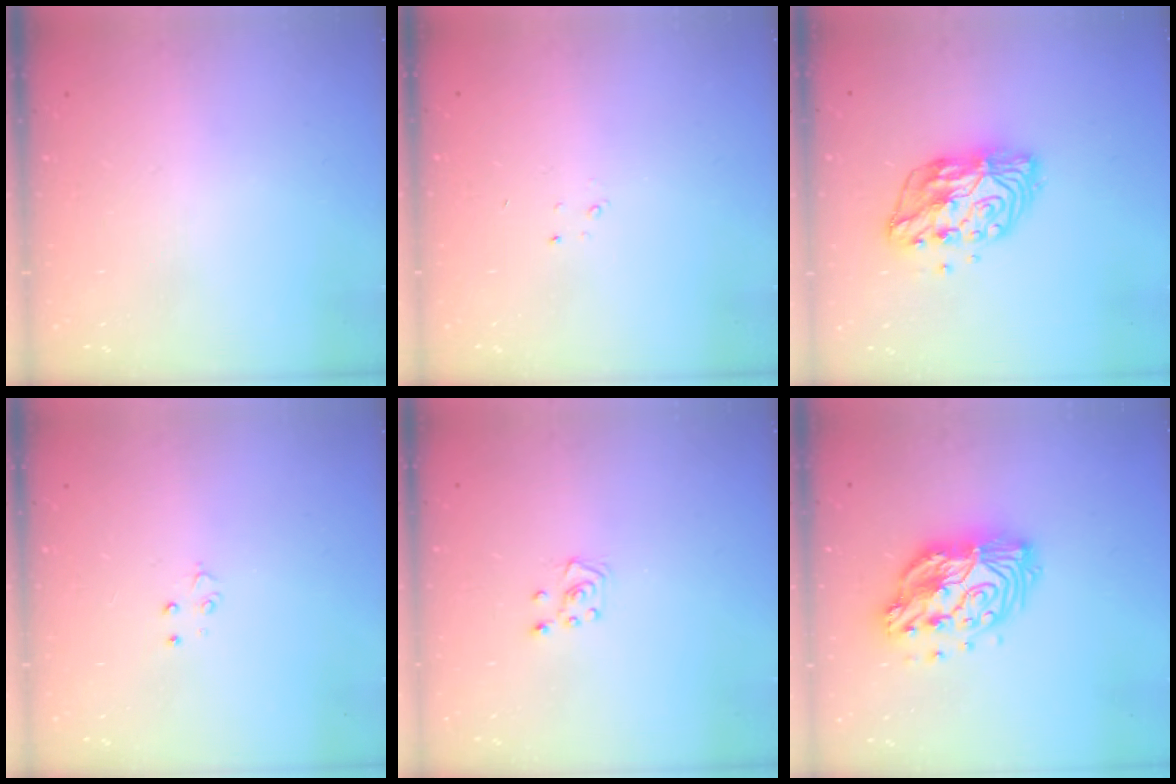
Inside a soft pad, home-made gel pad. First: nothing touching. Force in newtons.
{"total": 1.5, "press": 1.5, "slide": 0.2}
{"total": 13.2, "press": 13.2, "slide": 0.9}
{"total": 2.8, "press": 2.8, "slide": 0.3}
{"total": 3.2, "press": 3.2, "slide": 0.4}
{"total": 15.1, "press": 15.0, "slide": 1.2}